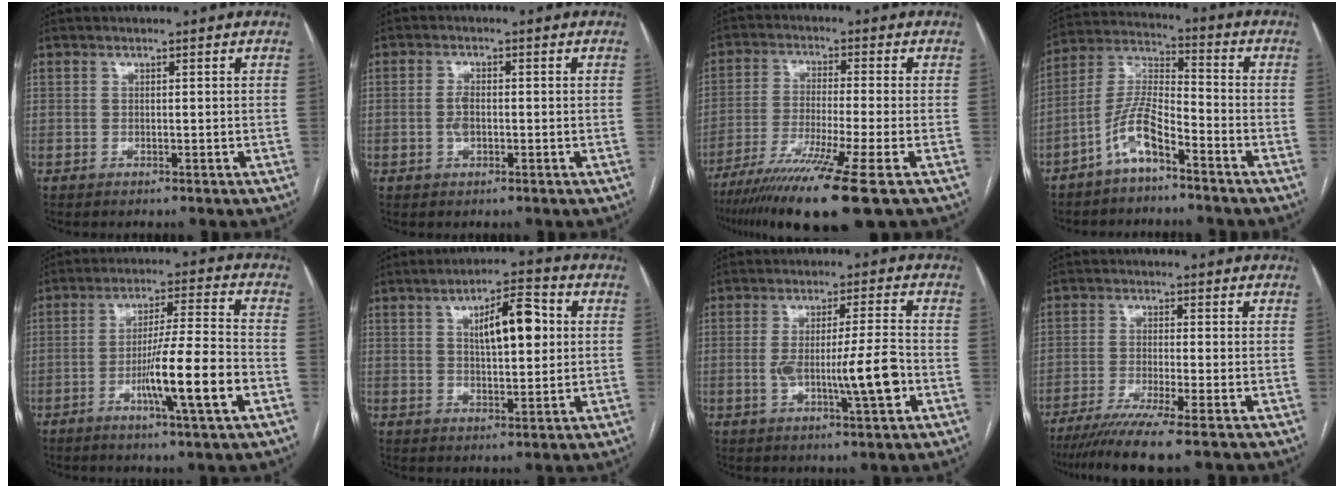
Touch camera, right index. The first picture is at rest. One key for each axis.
{"total": 2.5, "fx": -0.5, "fy": 1.2, "fz": 2.1, "tx": -0.046, "ty": 0.001, "tz": -0.009}
{"total": 14.2, "fx": -9.4, "fy": -1.6, "fz": 10.5, "tx": -0.194, "ty": -0.043, "tz": -0.158}
{"total": 8.9, "fx": -5.4, "fy": 2.5, "fz": 6.6, "tx": -0.152, "ty": 0.012, "tz": -0.110}
{"total": 12.4, "fx": -4.4, "fy": -0.3, "fz": 11.5, "tx": -0.197, "ty": -0.006, "tz": -0.075}
{"total": 9.0, "fx": 2.2, "fy": 2.7, "fz": 8.3, "tx": -0.132, "ty": 0.017, "tz": 0.035}
{"total": 9.2, "fx": -2.1, "fy": 0.4, "fz": 8.9, "tx": -0.150, "ty": 0.001, "tz": -0.033}
{"total": 8.7, "fx": -6.4, "fy": -1.0, "fz": 5.9, "tx": -0.093, "ty": -0.024, "tz": -0.104}